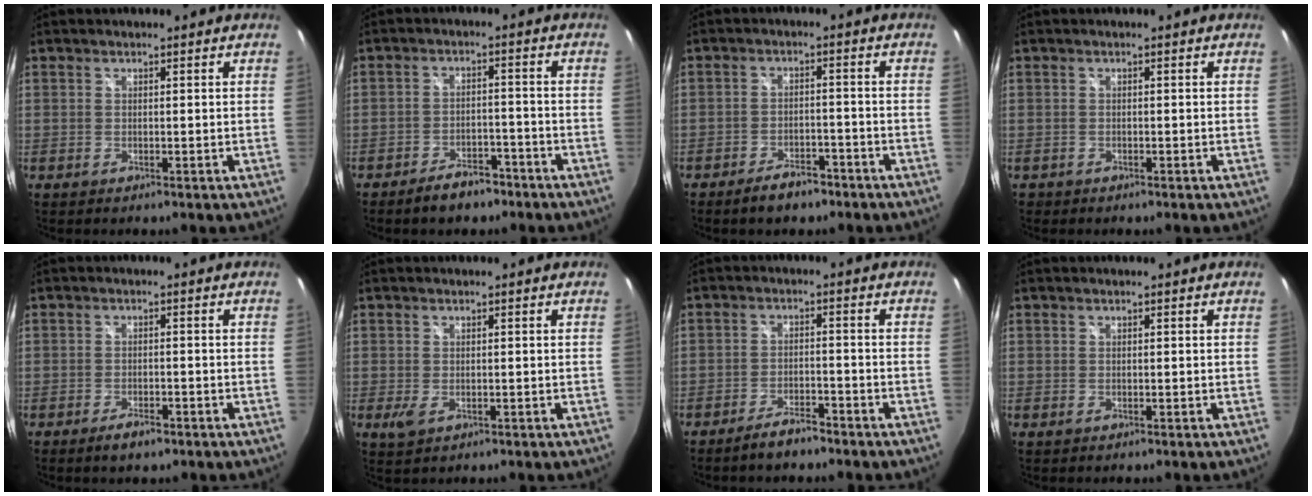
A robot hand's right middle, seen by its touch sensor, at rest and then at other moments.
{"total": 6.6, "force": [-5.1, 3.1, 2.8], "torque": [-0.064, 0.012, -0.068]}
{"total": 5.7, "force": [-4.4, 2.5, 2.6], "torque": [-0.059, 0.007, -0.061]}
{"total": 0.8, "force": [-0.6, 0.6, 0.1], "torque": [-0.006, -0.003, -0.009]}
{"total": 3.4, "force": [-2.4, 1.4, 2.0], "torque": [-0.045, -0.006, -0.041]}
{"total": 2.5, "force": [-0.7, 1.5, 1.9], "torque": [-0.036, -0.008, -0.009]}
{"total": 4.8, "force": [-4.1, 1.3, 2.2], "torque": [-0.058, 0.002, -0.066]}
{"total": 0.0}